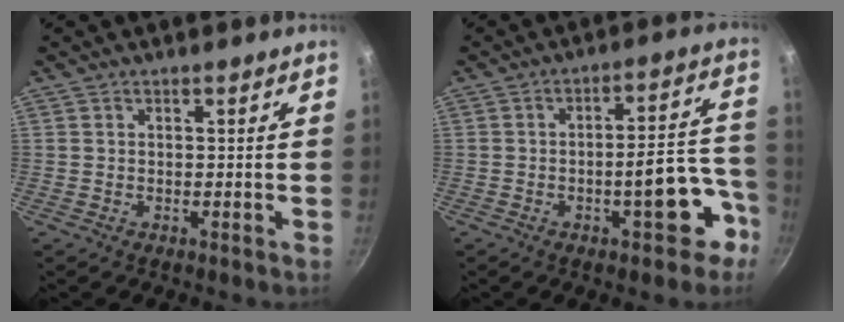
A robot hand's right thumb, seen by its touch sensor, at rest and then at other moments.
{"total": 11.9, "force": [-5.3, 4.5, 9.7], "torque": [-0.089, 0.062, -0.065]}